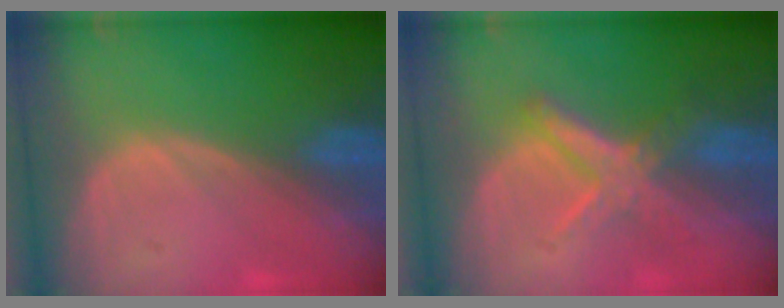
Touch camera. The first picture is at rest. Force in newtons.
{"total": 6.4, "press": 5.7, "slide": 3.0}